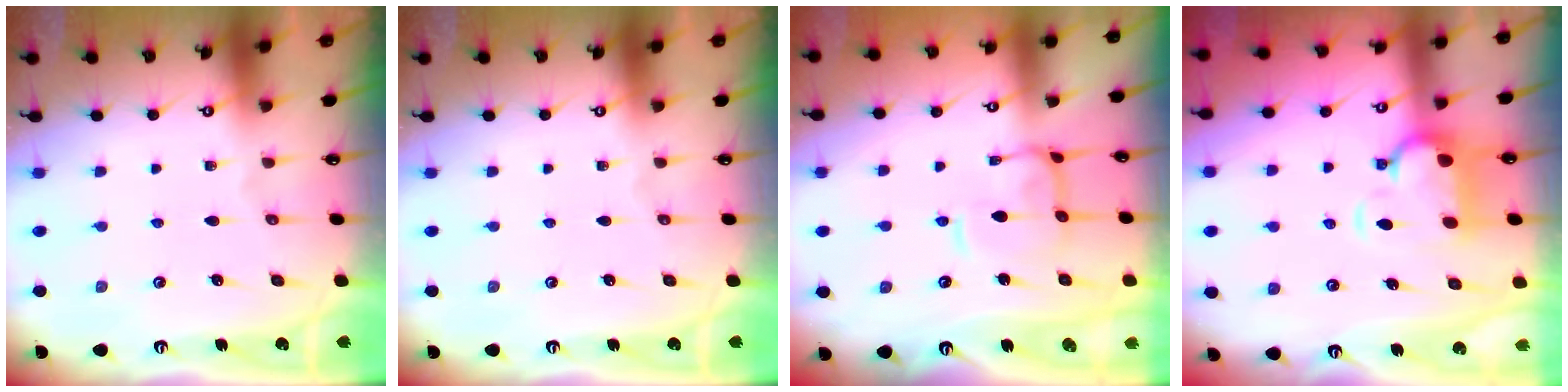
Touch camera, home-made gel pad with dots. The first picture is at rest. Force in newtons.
{"total": 0.0}
{"total": 6.1, "press": 6.1, "slide": 0.9}
{"total": 2.8, "press": 2.5, "slide": 1.4}